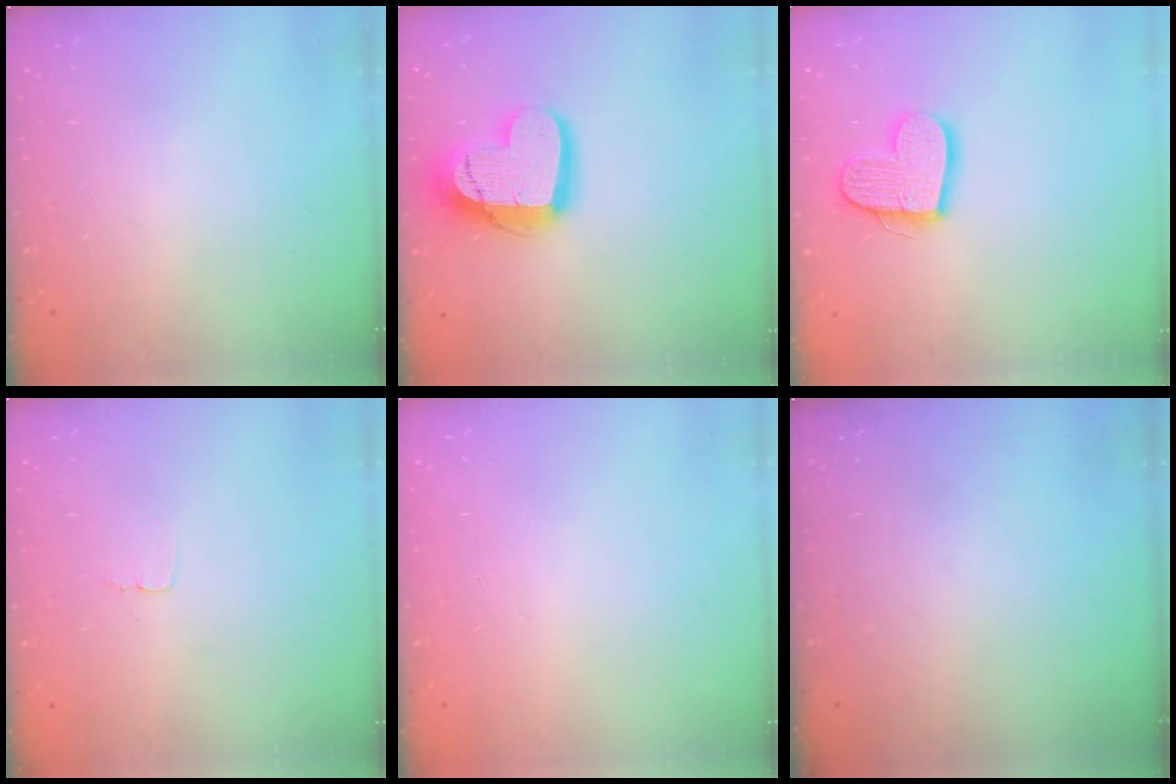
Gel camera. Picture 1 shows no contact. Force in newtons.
{"total": 16.4, "press": 16.3, "slide": 1.4}
{"total": 13.4, "press": 13.4, "slide": 0.8}
{"total": 2.6, "press": 2.6, "slide": 0.1}
{"total": 0.0}
{"total": 0.0}